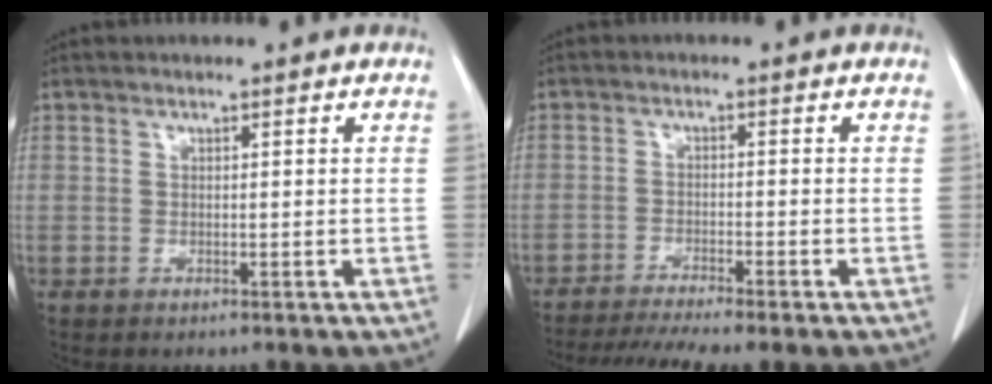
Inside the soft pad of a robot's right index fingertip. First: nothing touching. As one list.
[{"total": 9.4, "force": [-8.0, -0.4, 4.9], "torque": [-0.069, -0.015, -0.125]}]